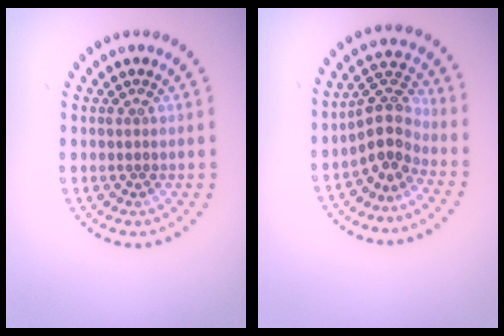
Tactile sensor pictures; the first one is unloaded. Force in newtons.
{"total": 3.5, "press": 2.8, "slide": 2.1}